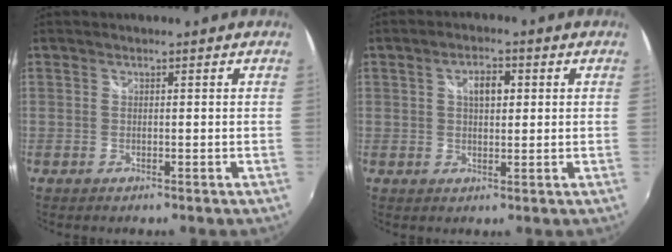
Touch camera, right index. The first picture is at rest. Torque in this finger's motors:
{"motor_torque": [0.21, -0.20, 0.08, 0.03]}